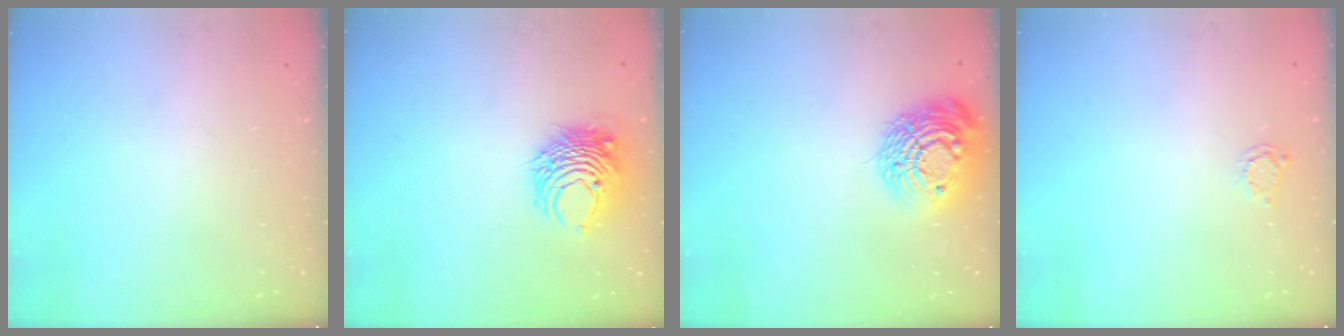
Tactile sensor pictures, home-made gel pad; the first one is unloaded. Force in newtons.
{"total": 8.5, "press": 8.5, "slide": 0.4}
{"total": 14.9, "press": 14.8, "slide": 1.2}
{"total": 2.5, "press": 2.5, "slide": 0.4}